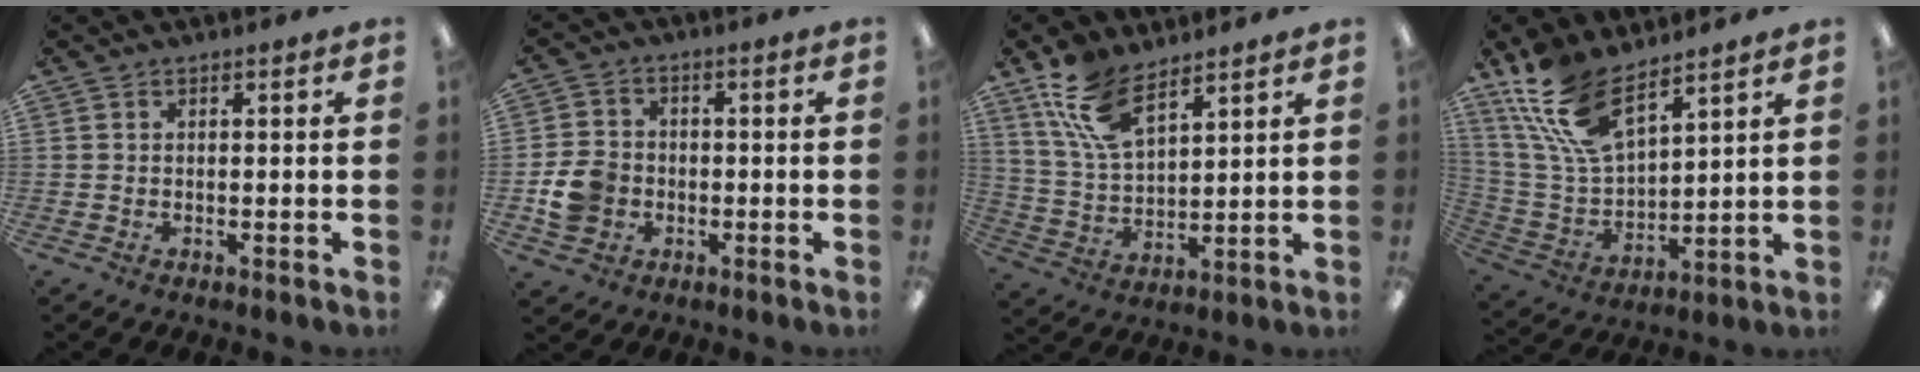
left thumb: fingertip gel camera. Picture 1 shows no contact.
{"total": 7.5, "force": [-1.8, 6.3, 3.5], "torque": [-0.072, 0.014, -0.031]}
{"total": 13.0, "force": [8.7, 5.8, 7.9], "torque": [-0.177, -0.026, 0.163]}
{"total": 15.9, "force": [10.9, 6.3, 9.7], "torque": [-0.234, -0.046, 0.199]}